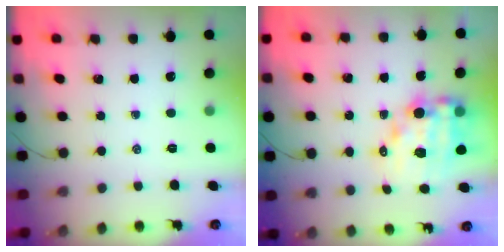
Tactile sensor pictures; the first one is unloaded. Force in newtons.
{"total": 13.1, "press": 12.6, "slide": 3.4}